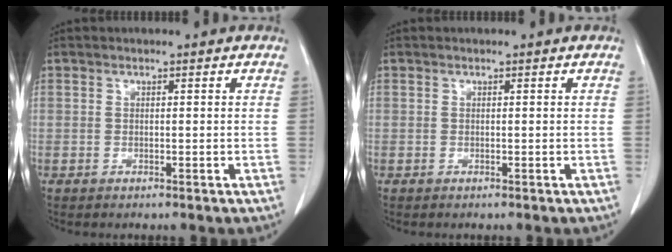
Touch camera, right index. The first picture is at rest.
{"total": 0.0}